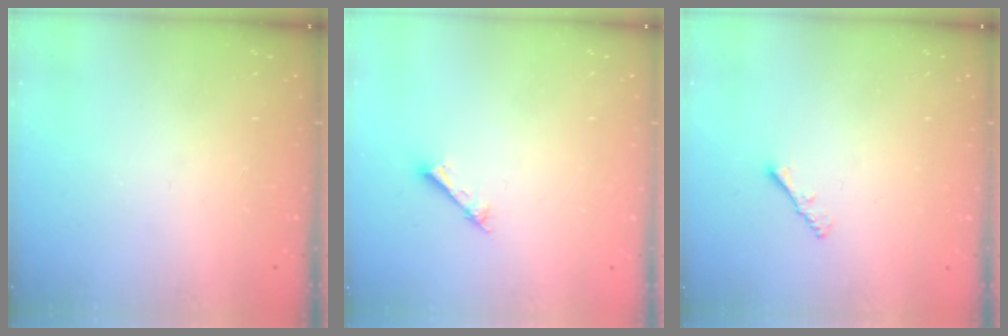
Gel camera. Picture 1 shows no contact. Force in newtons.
{"total": 1.5, "press": 1.5, "slide": 0.2}
{"total": 1.3, "press": 1.3, "slide": 0.4}